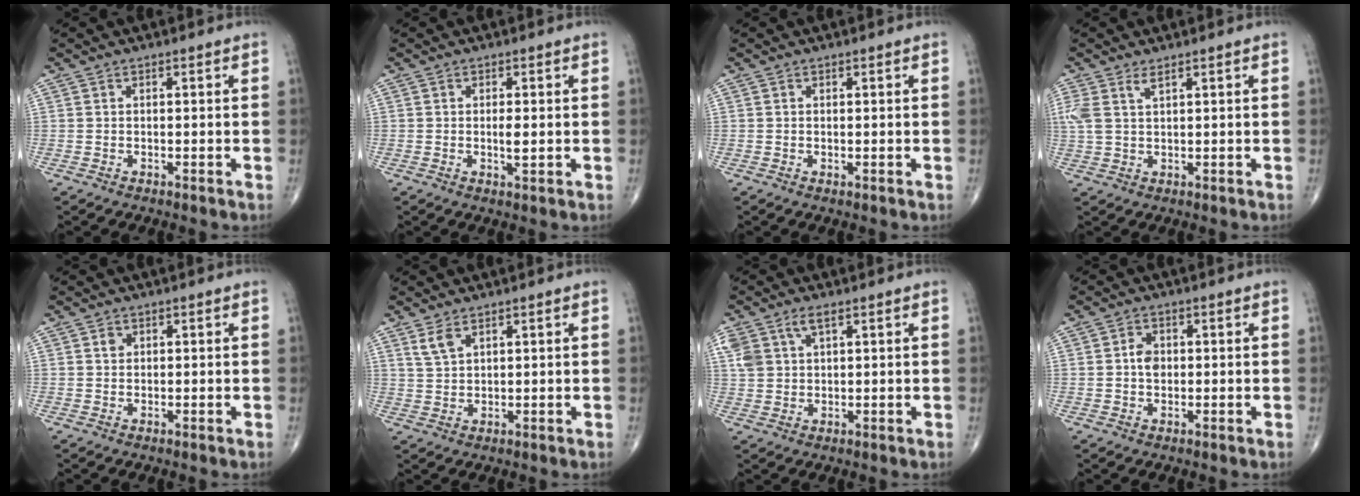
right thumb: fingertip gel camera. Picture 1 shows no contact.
{"total": 2.3, "force": [0.0, 0.7, 2.2], "torque": [-0.040, -0.005, 0.000]}
{"total": 0.0}
{"total": 4.0, "force": [2.1, 1.4, 3.2], "torque": [-0.089, 0.005, 0.051]}
{"total": 1.1, "force": [0.4, 0.9, 0.4], "torque": [-0.002, -0.001, 0.007]}
{"total": 3.2, "force": [2.1, 1.5, 1.9], "torque": [-0.038, -0.005, 0.050]}
{"total": 5.5, "force": [2.7, 2.9, 3.9], "torque": [-0.085, 0.004, 0.058]}
{"total": 3.0, "force": [0.2, 2.1, 2.1], "torque": [-0.033, 0.003, -0.001]}